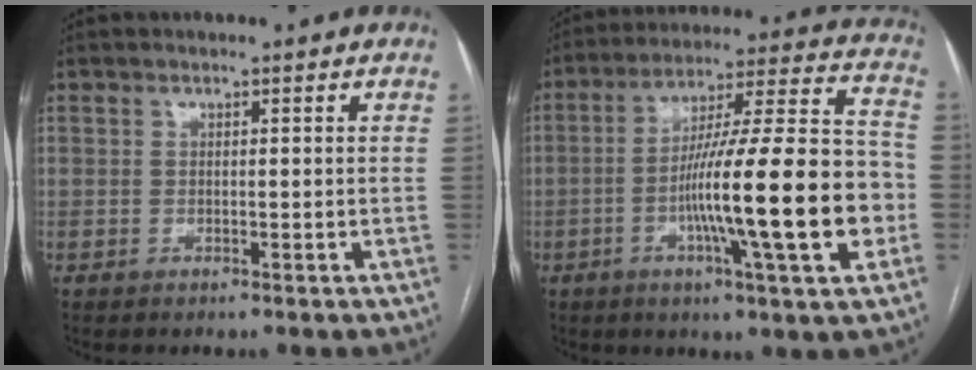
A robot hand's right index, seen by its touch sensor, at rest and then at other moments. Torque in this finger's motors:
{"motor_torque": [1.89, -0.25, 0.66, 0.21]}